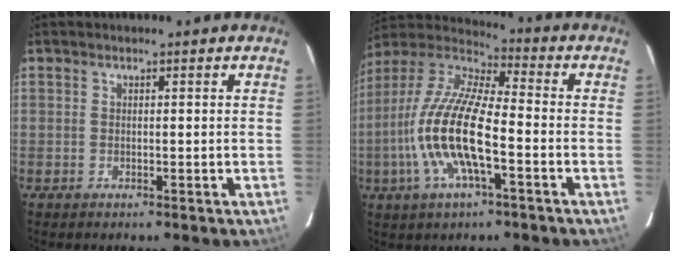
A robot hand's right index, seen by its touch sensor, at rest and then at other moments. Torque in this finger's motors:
{"motor_torque": [1.89, -0.25, 1.06, 0.21]}